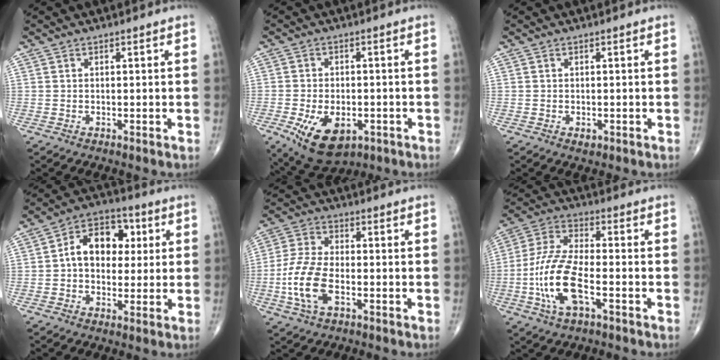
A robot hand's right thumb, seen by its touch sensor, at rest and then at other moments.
{"total": 11.3, "force": [-4.4, 6.5, 8.1], "torque": [-0.126, 0.004, -0.059]}
{"total": 1.0, "force": [-0.4, 0.7, 0.6], "torque": [-0.005, 0.000, -0.003]}
{"total": 11.4, "force": [1.6, 8.1, 7.9], "torque": [-0.091, 0.023, 0.016]}
{"total": 10.4, "force": [-3.0, 5.3, 8.5], "torque": [-0.184, 0.014, -0.062]}
{"total": 13.5, "force": [-4.1, 5.4, 11.7], "torque": [-0.251, 0.024, -0.081]}